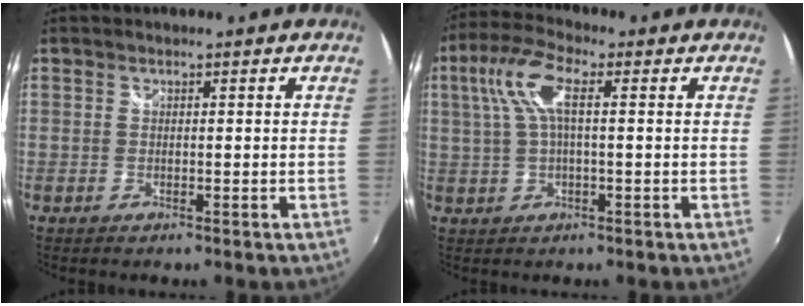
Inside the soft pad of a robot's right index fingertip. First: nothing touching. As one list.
[{"total": 8.2, "force": [1.7, 2.5, 7.6], "torque": [-0.157, 0.017, 0.034]}]